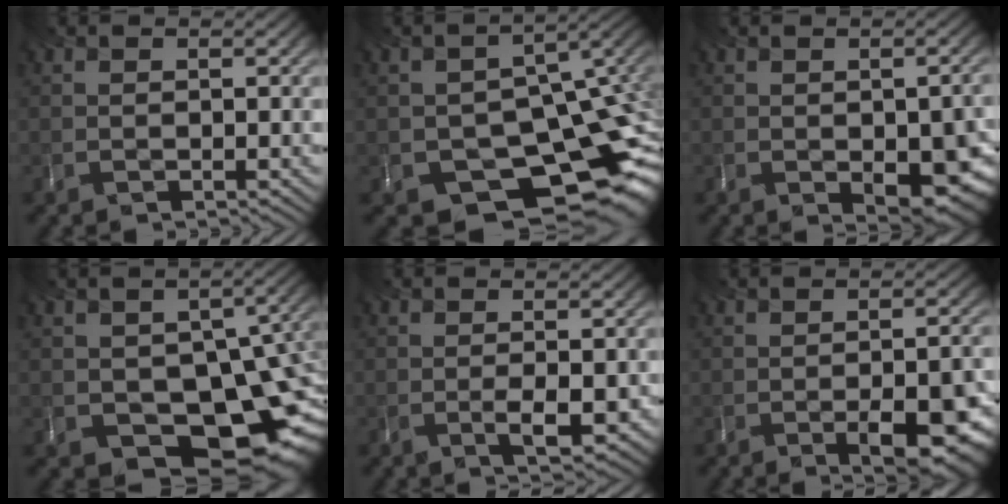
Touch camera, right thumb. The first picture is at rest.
{"total": 14.8, "force": [-6.5, 9.3, 9.5], "torque": [-0.133, -0.035, -0.079]}
{"total": 10.5, "force": [-3.5, 5.7, 8.1], "torque": [-0.086, -0.039, -0.020]}
{"total": 14.4, "force": [-4.3, 9.0, 10.4], "torque": [-0.159, -0.036, -0.047]}
{"total": 3.7, "force": [-1.3, 1.3, 3.2], "torque": [-0.050, -0.014, -0.009]}
{"total": 9.3, "force": [-3.9, 3.4, 7.8], "torque": [-0.097, -0.018, -0.042]}